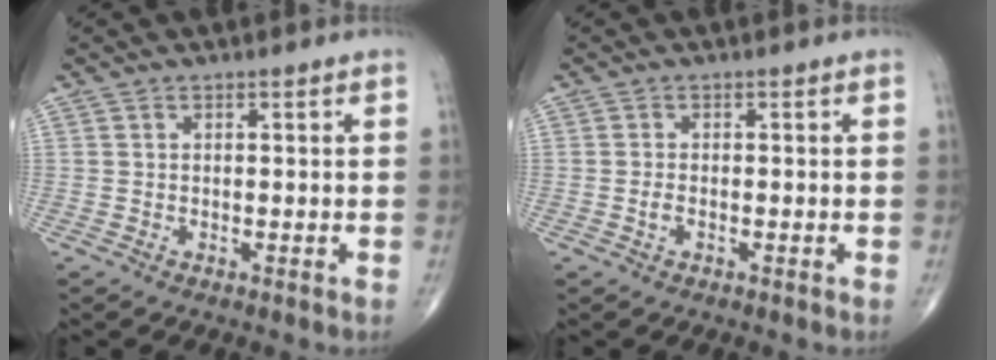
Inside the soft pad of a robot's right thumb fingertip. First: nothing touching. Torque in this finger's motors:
{"motor_torque": [-0.28, -0.03, 0.13, 0.14, 0.03]}